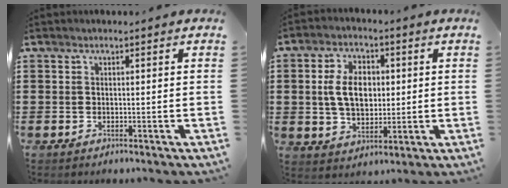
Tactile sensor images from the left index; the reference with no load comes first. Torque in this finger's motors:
{"motor_torque": [1.04, 1.09, 0.34, 0.20]}